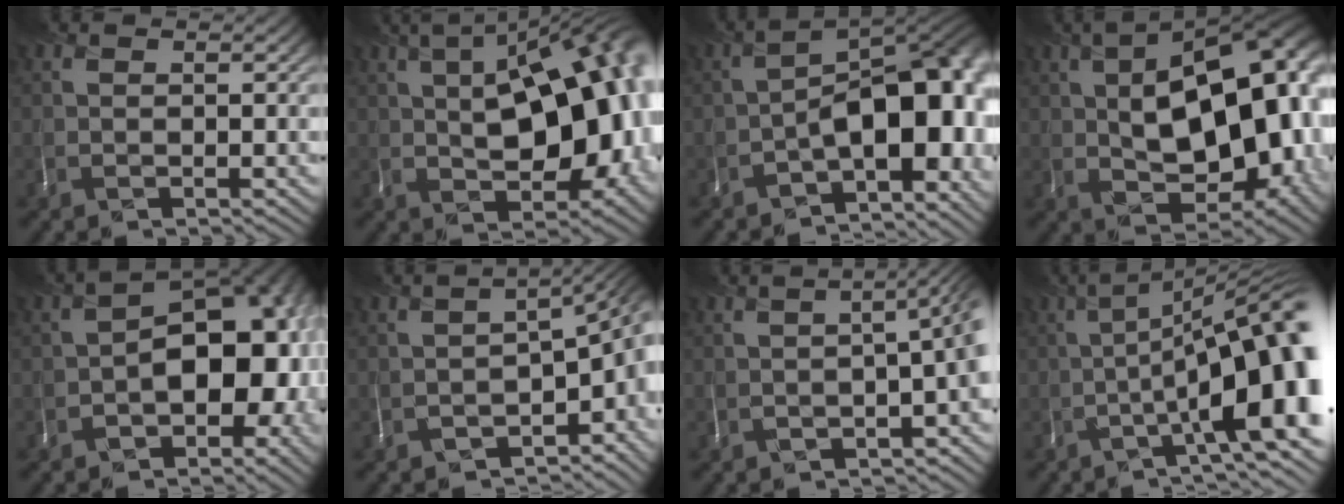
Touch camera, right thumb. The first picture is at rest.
{"total": 16.2, "force": [0.4, 8.4, 13.9], "torque": [-0.169, 0.012, 0.007]}
{"total": 13.0, "force": [-4.1, 6.4, 10.6], "torque": [-0.147, -0.012, -0.058]}
{"total": 16.0, "force": [0.4, 9.1, 13.1], "torque": [-0.173, -0.004, 0.007]}
{"total": 11.4, "force": [-2.0, 6.7, 9.0], "torque": [-0.119, -0.009, -0.026]}
{"total": 8.1, "force": [-3.3, 3.7, 6.4], "torque": [-0.090, -0.026, -0.031]}
{"total": 6.3, "force": [-1.4, 2.3, 5.7], "torque": [-0.048, -0.005, -0.017]}
{"total": 17.0, "force": [-2.5, 5.3, 16.0], "torque": [-0.221, -0.015, -0.026]}